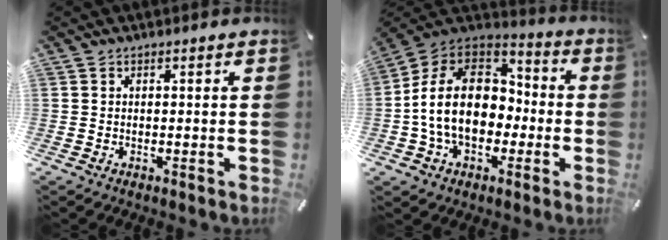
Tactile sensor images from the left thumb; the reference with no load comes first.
{"total": 18.3, "force": [-2.3, 14.0, 11.6], "torque": [-0.234, 0.021, -0.039]}